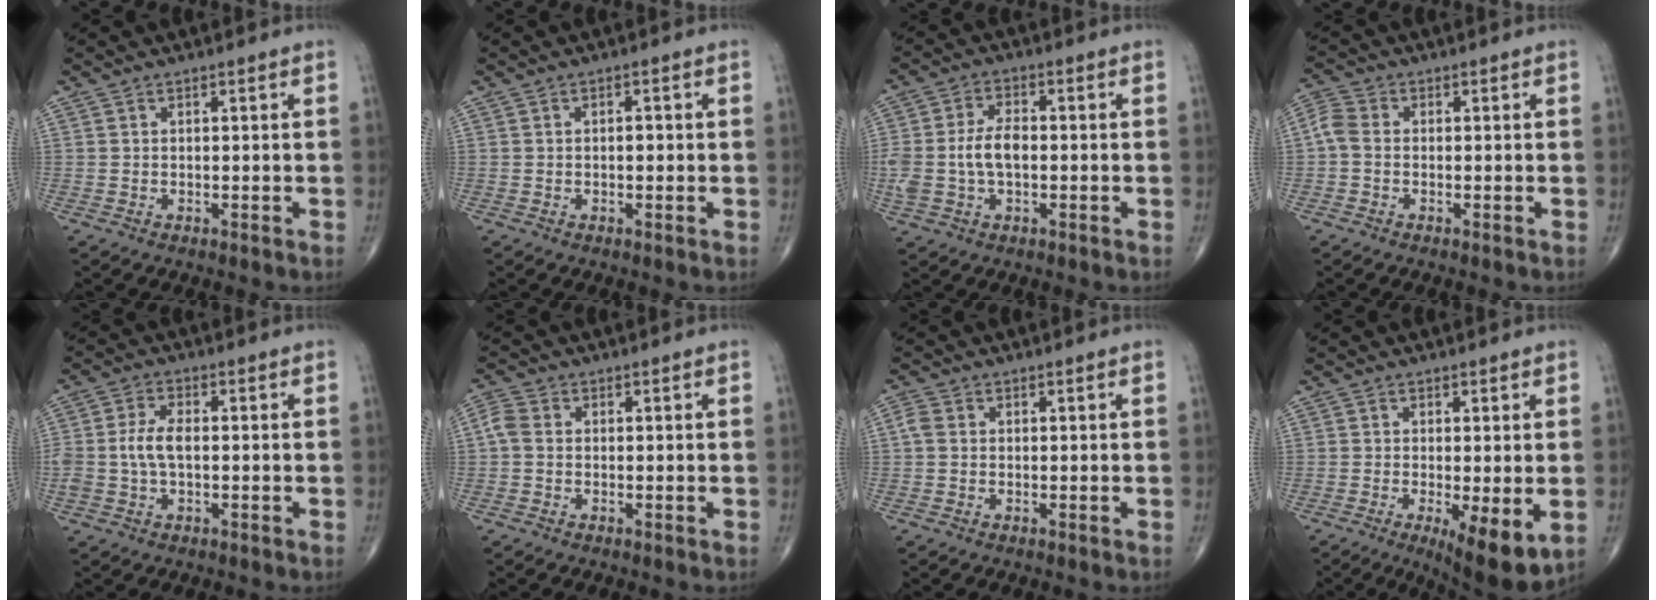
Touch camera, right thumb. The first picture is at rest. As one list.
[{"total": 1.5, "force": [0.0, 0.8, 1.3], "torque": [-0.017, 0.002, -0.002]}, {"total": 8.3, "force": [-0.6, 4.8, 6.7], "torque": [-0.148, 0.020, -0.010]}, {"total": 3.8, "force": [-0.4, 2.7, 2.6], "torque": [-0.062, 0.010, -0.021]}, {"total": 5.4, "force": [-0.3, 2.9, 4.6], "torque": [-0.107, 0.014, -0.007]}, {"total": 2.9, "force": [-0.1, 2.2, 1.9], "torque": [-0.046, 0.007, -0.014]}, {"total": 2.0, "force": [0.0, 1.6, 1.2], "torque": [-0.028, 0.005, -0.005]}, {"total": 9.6, "force": [-2.7, 2.8, 8.8], "torque": [-0.131, -0.024, -0.038]}]